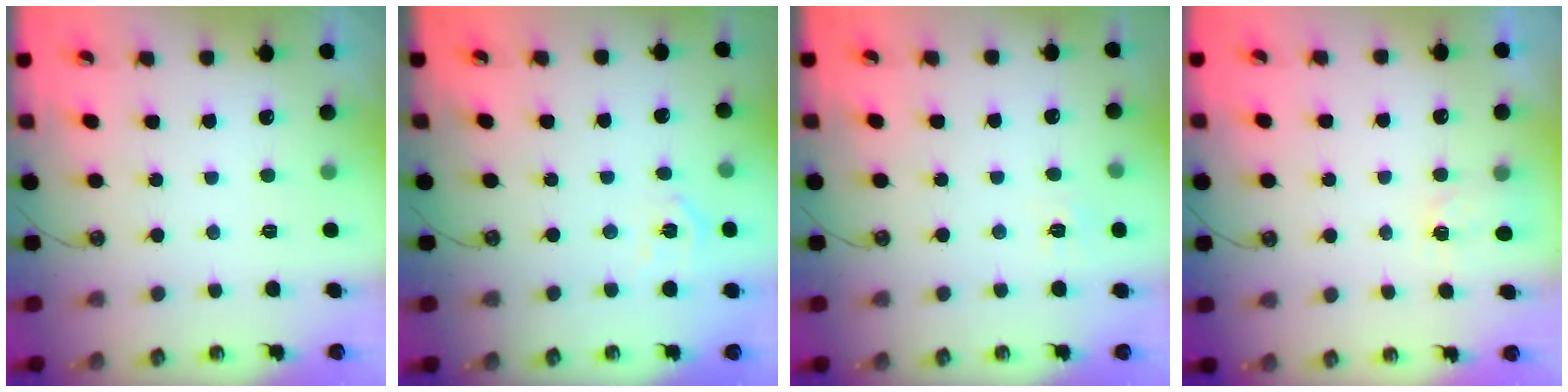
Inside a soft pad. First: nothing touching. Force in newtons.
{"total": 5.3, "press": 5.3, "slide": 0.3}
{"total": 5.3, "press": 5.3, "slide": 0.7}
{"total": 3.3, "press": 3.3, "slide": 0.2}